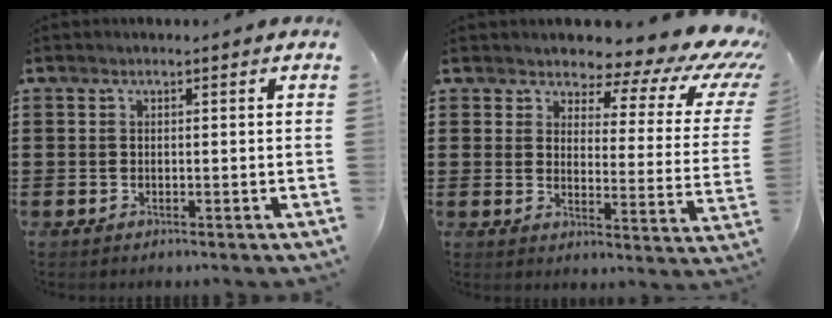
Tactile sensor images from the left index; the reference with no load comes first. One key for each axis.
{"total": 5.7, "fx": 4.3, "fy": 2.3, "fz": 2.9, "tx": -0.057, "ty": -0.034, "tz": 0.069}